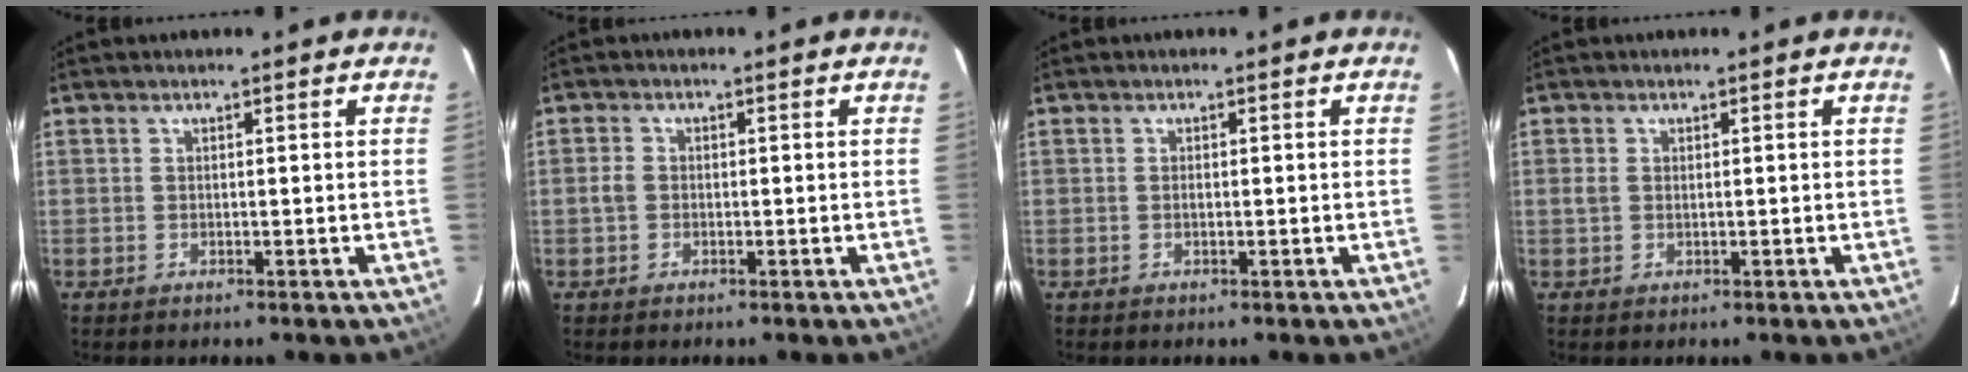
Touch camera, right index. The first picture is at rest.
{"total": 1.9, "force": [-0.6, 1.6, 0.8], "torque": [-0.016, 0.004, -0.015]}
{"total": 0.5, "force": [0.0, 0.3, 0.5], "torque": [-0.009, 0.001, 0.000]}
{"total": 1.3, "force": [0.1, 1.1, 0.7], "torque": [-0.015, 0.002, 0.000]}